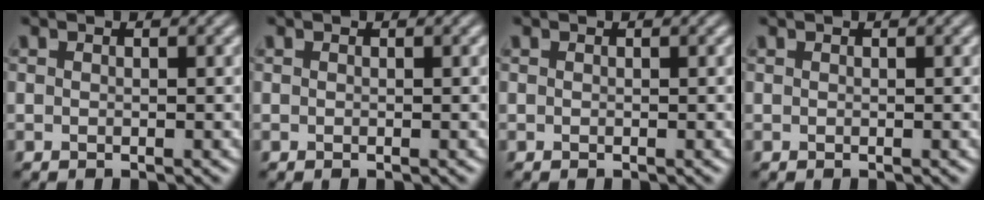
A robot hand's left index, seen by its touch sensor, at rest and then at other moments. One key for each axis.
{"total": 0.0}
{"total": 0.0}
{"total": 0.0}